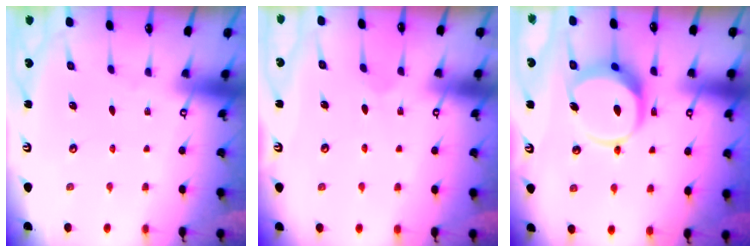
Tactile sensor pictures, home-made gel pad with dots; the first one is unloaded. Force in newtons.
{"total": 3.5, "press": 3.5, "slide": 0.4}
{"total": 11.6, "press": 11.4, "slide": 1.6}